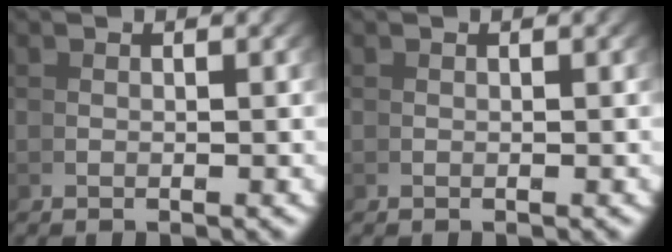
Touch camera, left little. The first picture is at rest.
{"total": 0.0}